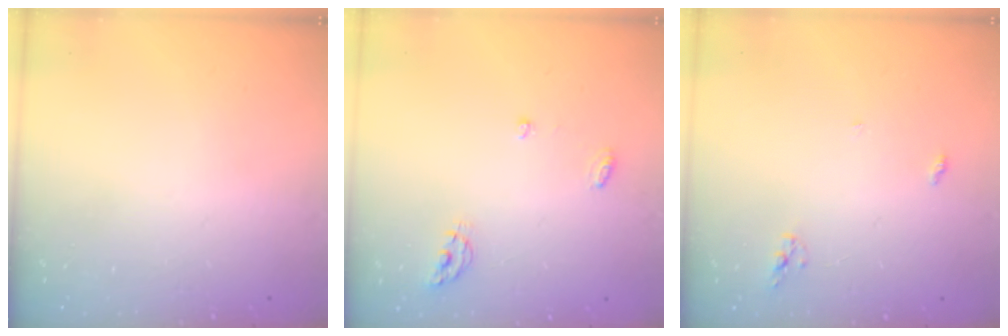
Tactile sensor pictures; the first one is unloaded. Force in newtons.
{"total": 4.9, "press": 4.8, "slide": 0.4}
{"total": 3.7, "press": 3.7, "slide": 0.1}